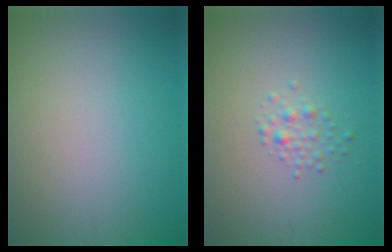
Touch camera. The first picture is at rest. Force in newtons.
{"total": 1.3, "press": 1.3, "slide": 0.0}